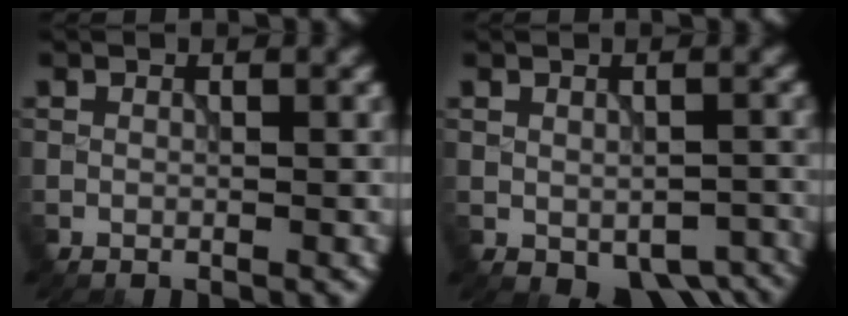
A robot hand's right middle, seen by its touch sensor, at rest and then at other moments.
{"total": 4.8, "force": [-2.5, 2.8, 3.0], "torque": [-0.033, -0.025, -0.016]}